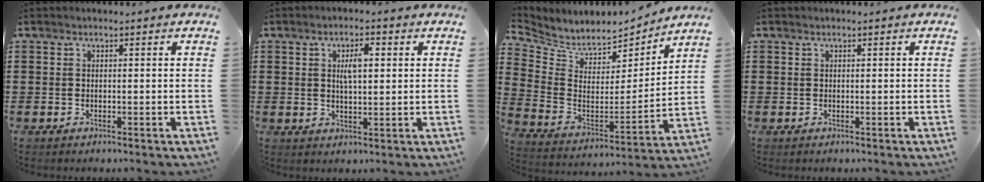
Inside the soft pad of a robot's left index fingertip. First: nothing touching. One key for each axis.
{"total": 3.8, "fx": 1.2, "fy": 1.4, "fz": 3.3, "tx": -0.063, "ty": 0.008, "tz": 0.015}
{"total": 5.5, "fx": 4.9, "fy": 2.4, "fz": 0.6, "tx": -0.048, "ty": -0.045, "tz": 0.085}
{"total": 0.0}